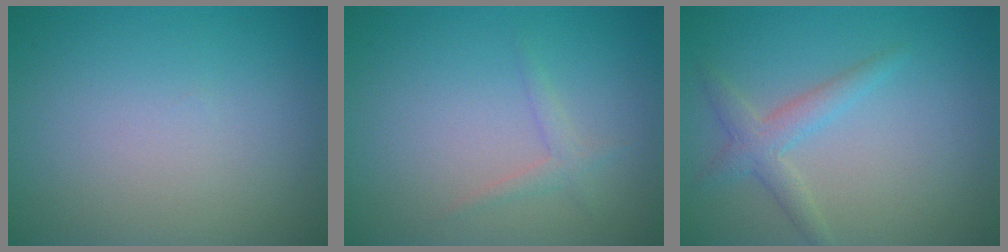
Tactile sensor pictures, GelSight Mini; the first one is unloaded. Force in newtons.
{"total": 1.2, "press": 1.1, "slide": 0.1}
{"total": 2.4, "press": 2.4, "slide": 0.2}